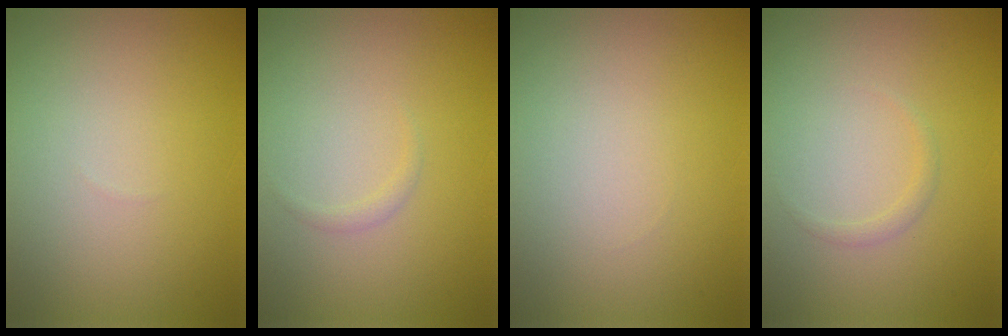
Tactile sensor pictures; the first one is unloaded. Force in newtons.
{"total": 0.6, "press": 0.5, "slide": 0.1}
{"total": 0.0}
{"total": 0.7, "press": 0.7, "slide": 0.0}